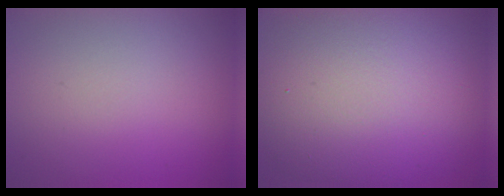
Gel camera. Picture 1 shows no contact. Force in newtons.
{"total": 14.2, "press": 14.1, "slide": 1.2}